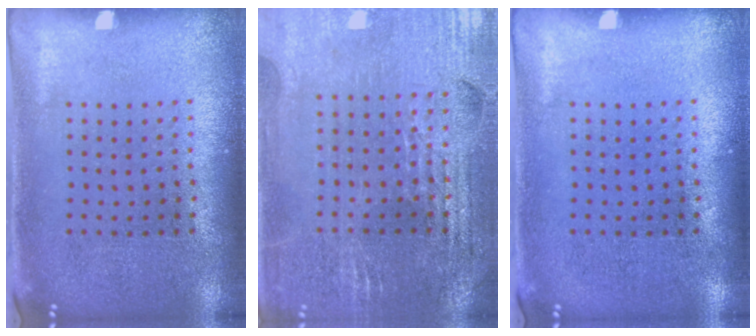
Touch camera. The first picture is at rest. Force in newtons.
{"total": 2.8, "press": 2.7, "slide": 0.5}
{"total": 0.0}